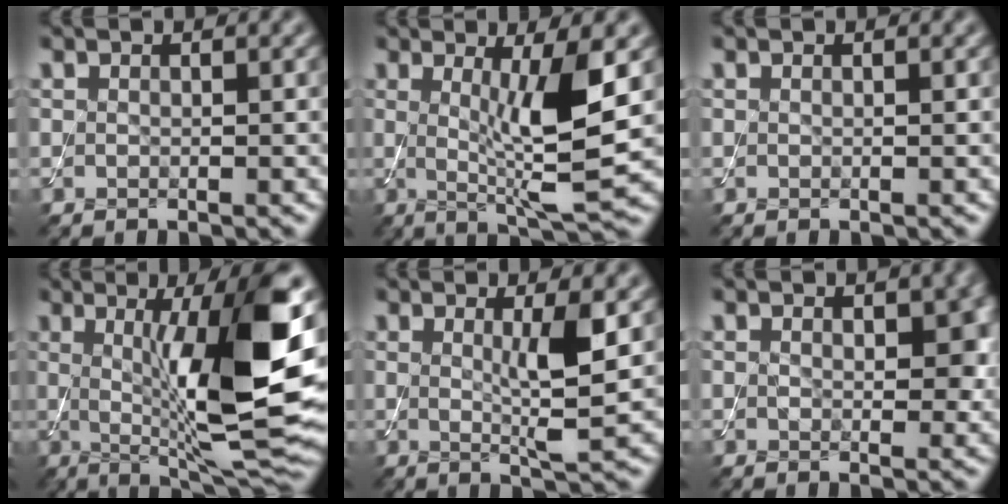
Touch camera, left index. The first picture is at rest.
{"total": 6.7, "force": [0.6, 1.1, 6.6], "torque": [-0.104, -0.016, 0.016]}
{"total": 0.0}
{"total": 13.2, "force": [1.0, 2.7, 12.9], "torque": [-0.182, 0.000, 0.022]}
{"total": 4.0, "force": [0.7, 0.6, 3.9], "torque": [-0.064, -0.012, 0.012]}
{"total": 3.1, "force": [0.7, 1.9, 2.3], "torque": [-0.029, -0.005, 0.014]}